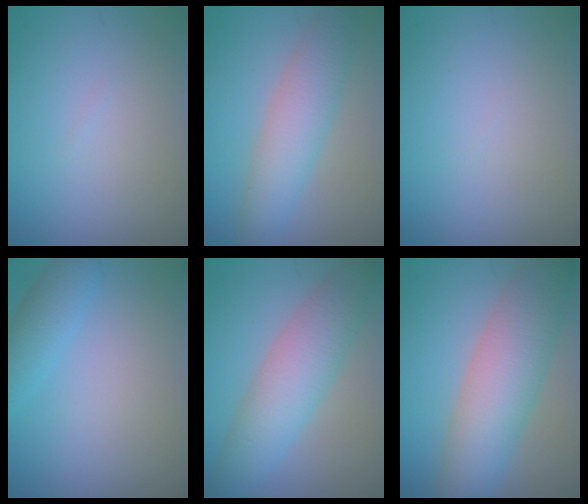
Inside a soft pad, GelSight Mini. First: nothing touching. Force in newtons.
{"total": 5.0, "press": 5.0, "slide": 0.1}
{"total": 0.0}
{"total": 2.6, "press": 2.6, "slide": 0.2}
{"total": 6.2, "press": 6.2, "slide": 0.1}
{"total": 7.9, "press": 7.9, "slide": 0.5}